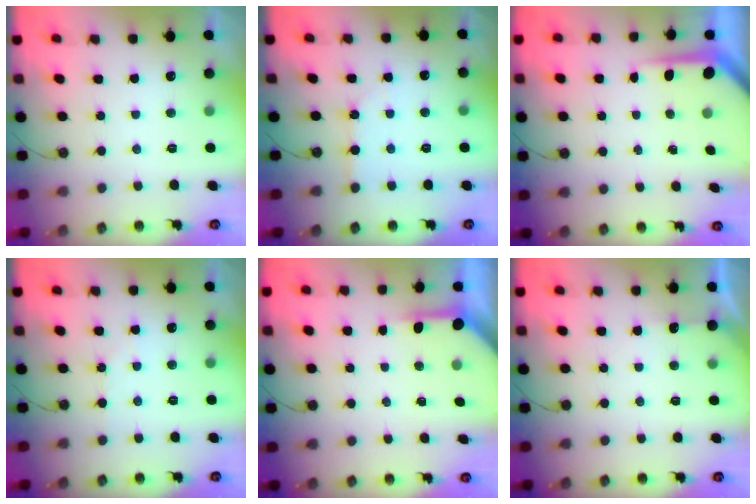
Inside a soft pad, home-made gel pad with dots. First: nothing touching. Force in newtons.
{"total": 3.5, "press": 3.5, "slide": 0.5}
{"total": 4.6, "press": 4.6, "slide": 0.4}
{"total": 3.6, "press": 3.5, "slide": 0.7}
{"total": 3.9, "press": 3.9, "slide": 0.4}
{"total": 2.9, "press": 2.8, "slide": 0.4}